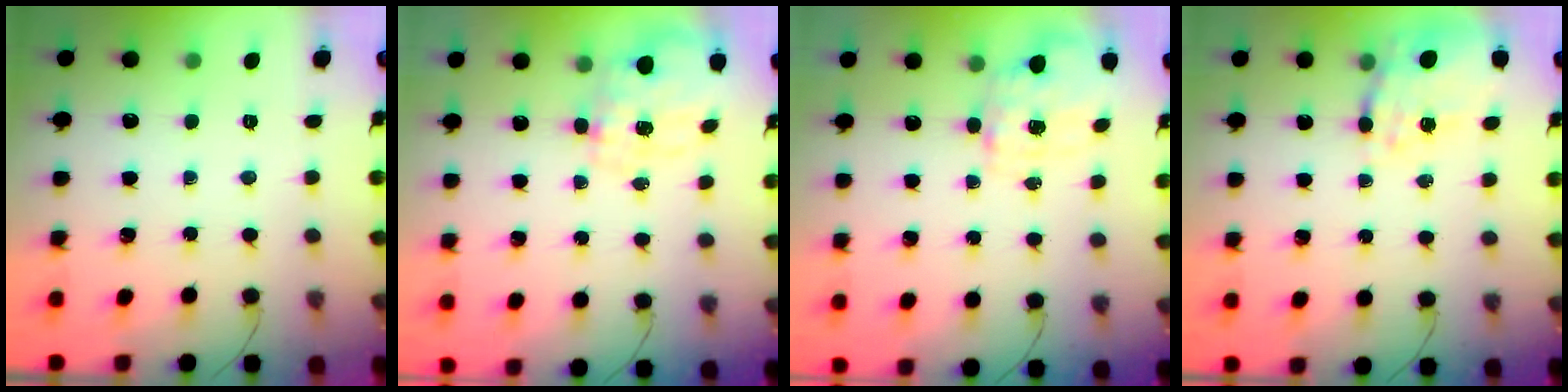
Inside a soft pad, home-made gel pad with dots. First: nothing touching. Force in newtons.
{"total": 8.7, "press": 8.5, "slide": 2.0}
{"total": 3.8, "press": 3.8, "slide": 0.8}
{"total": 15.3, "press": 15.0, "slide": 2.9}